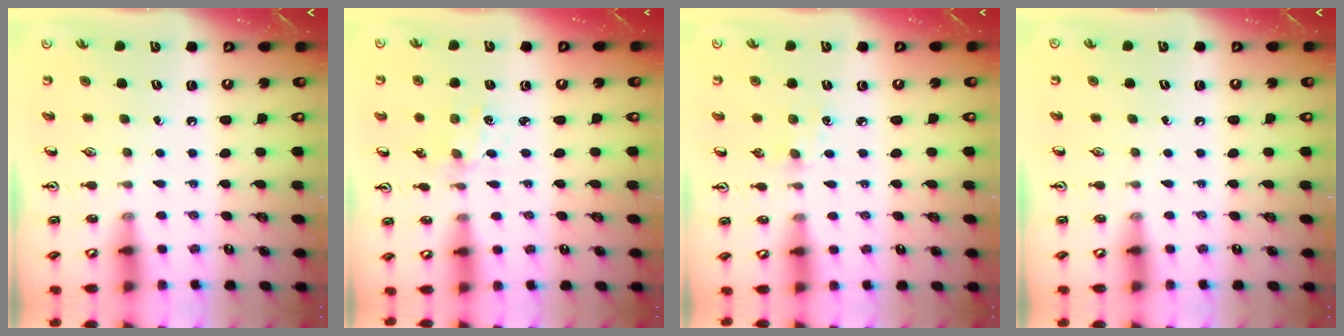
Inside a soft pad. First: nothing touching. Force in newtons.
{"total": 0.0}
{"total": 4.5, "press": 4.4, "slide": 0.5}
{"total": 0.0}